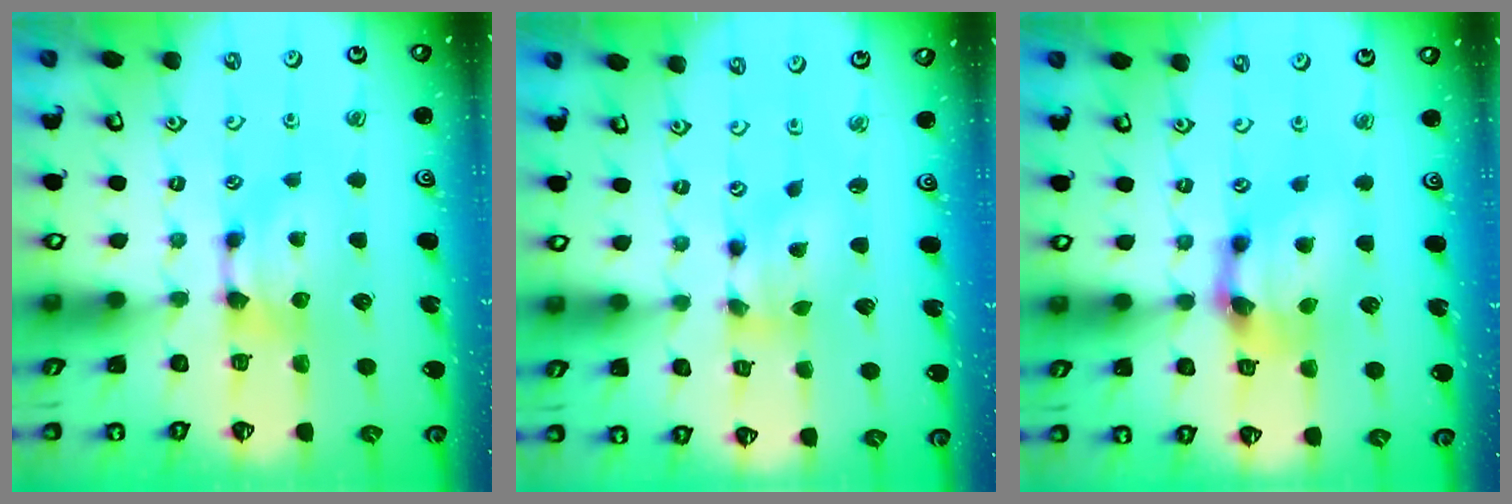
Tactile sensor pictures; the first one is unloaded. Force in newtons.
{"total": 3.3, "press": 2.9, "slide": 1.5}
{"total": 5.2, "press": 4.7, "slide": 2.1}